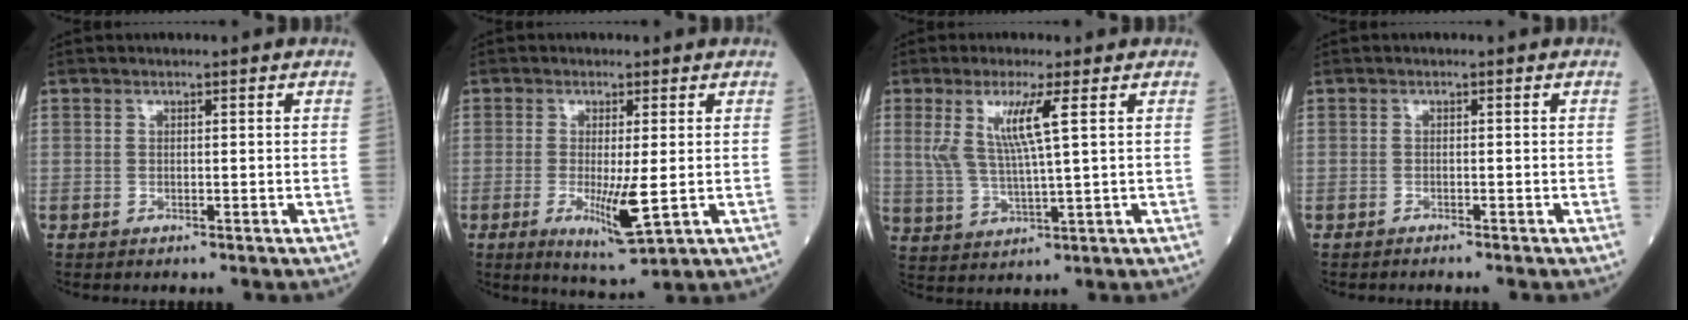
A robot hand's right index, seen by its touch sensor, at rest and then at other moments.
{"total": 6.4, "force": [-1.1, 0.6, 6.3], "torque": [-0.115, -0.017, -0.013]}
{"total": 7.0, "force": [2.5, -0.2, 6.5], "torque": [-0.137, 0.000, 0.057]}
{"total": 1.3, "force": [-1.1, -0.1, 0.6], "torque": [-0.010, 0.001, -0.011]}